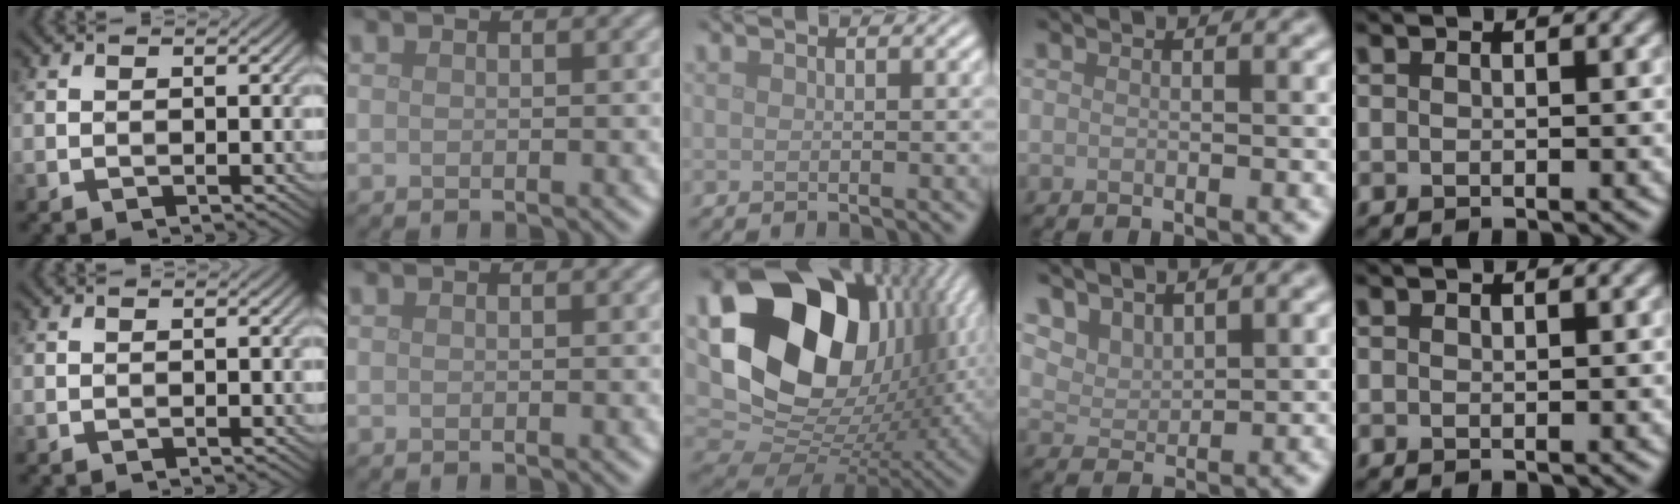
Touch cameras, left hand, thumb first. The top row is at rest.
{"middle": {"total": 18.8, "force": [6.2, 13.2, 11.8], "torque": [-0.238, 0.005, 0.122]}, "ring": {"total": 2.9, "force": [2.4, 1.2, 1.0], "torque": [-0.027, -0.009, 0.058]}}